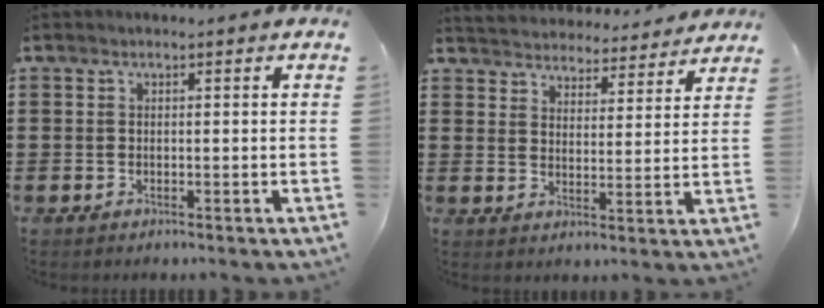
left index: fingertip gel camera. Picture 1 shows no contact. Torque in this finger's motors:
{"motor_torque": [1.07, -1.07, 0.46, 0.05]}